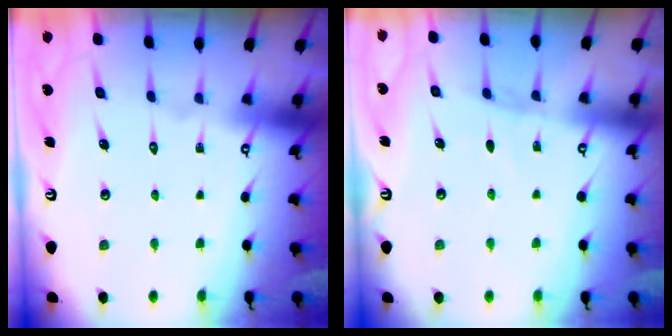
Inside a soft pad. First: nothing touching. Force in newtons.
{"total": 3.9, "press": 3.9, "slide": 0.5}